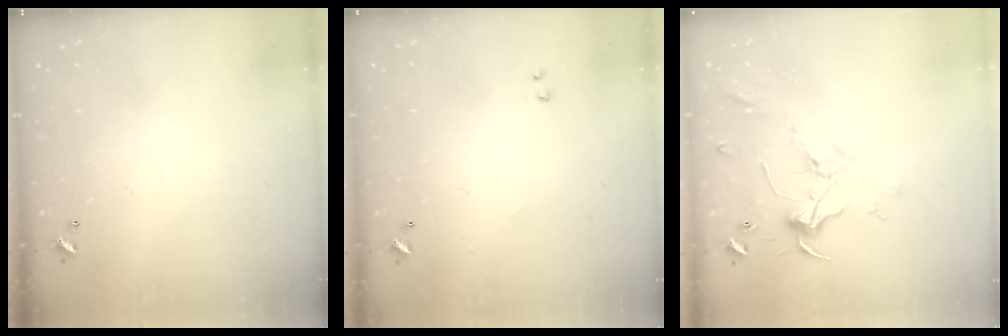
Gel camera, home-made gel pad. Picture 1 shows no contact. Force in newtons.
{"total": 2.3, "press": 2.2, "slide": 0.8}
{"total": 2.3, "press": 2.2, "slide": 0.7}